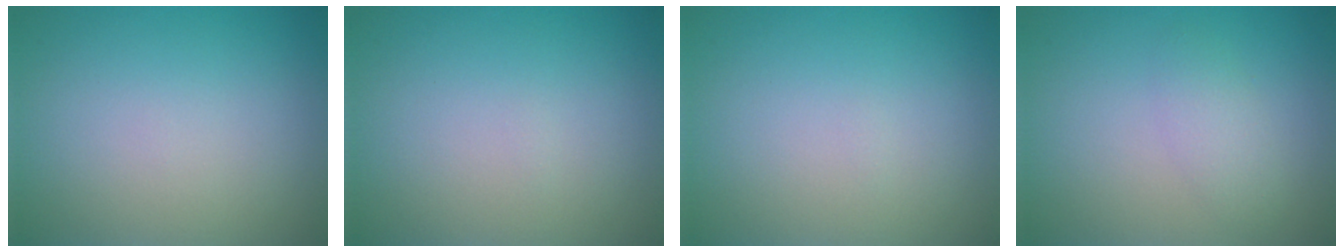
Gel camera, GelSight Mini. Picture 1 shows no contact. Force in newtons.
{"total": 0.0}
{"total": 0.0}
{"total": 1.7, "press": 1.7, "slide": 0.1}